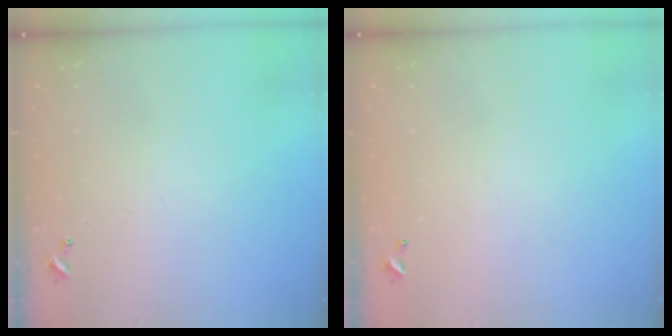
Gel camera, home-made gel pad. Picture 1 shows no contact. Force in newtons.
{"total": 2.9, "press": 2.9, "slide": 0.1}